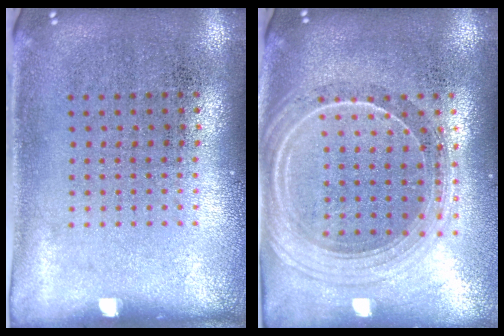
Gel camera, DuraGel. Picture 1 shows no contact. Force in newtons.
{"total": 2.4, "press": 2.0, "slide": 1.2}